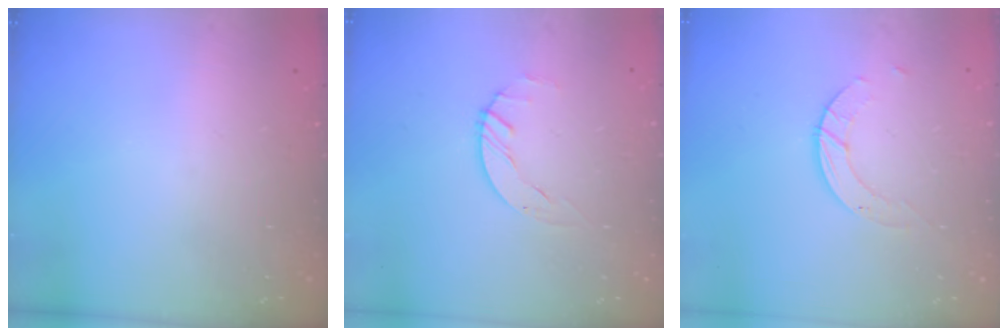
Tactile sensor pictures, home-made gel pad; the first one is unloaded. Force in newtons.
{"total": 1.5, "press": 1.5, "slide": 0.2}
{"total": 3.0, "press": 3.0, "slide": 0.3}